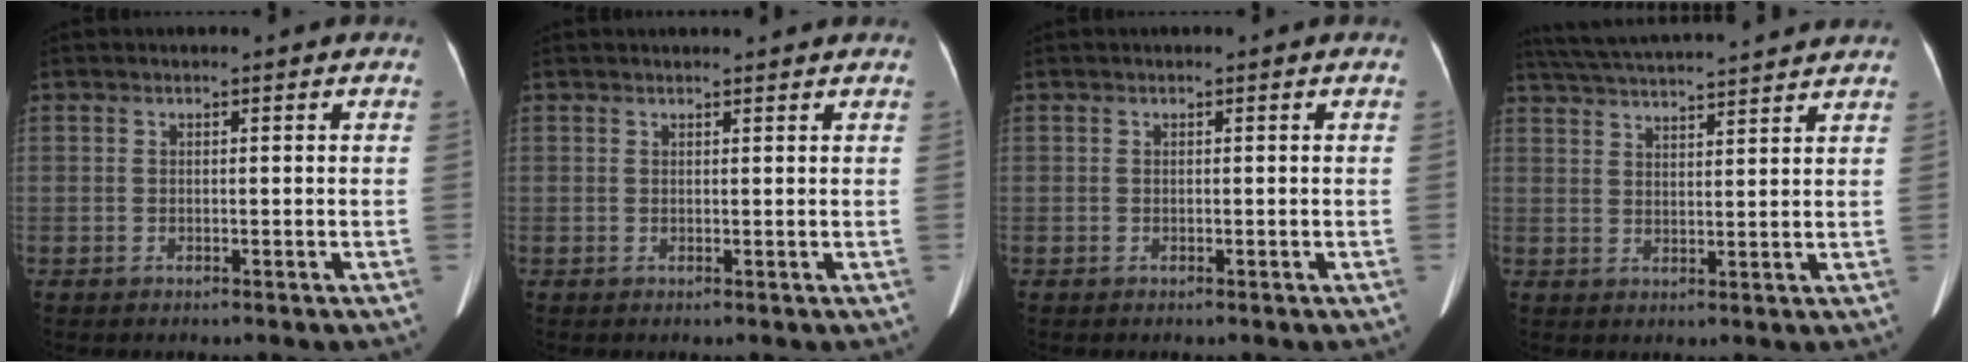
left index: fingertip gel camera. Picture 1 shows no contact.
{"total": 3.6, "force": [3.4, 0.2, 1.0], "torque": [-0.011, 0.019, 0.039]}
{"total": 0.0}
{"total": 16.0, "force": [14.7, 0.3, 6.2], "torque": [-0.118, 0.029, 0.214]}